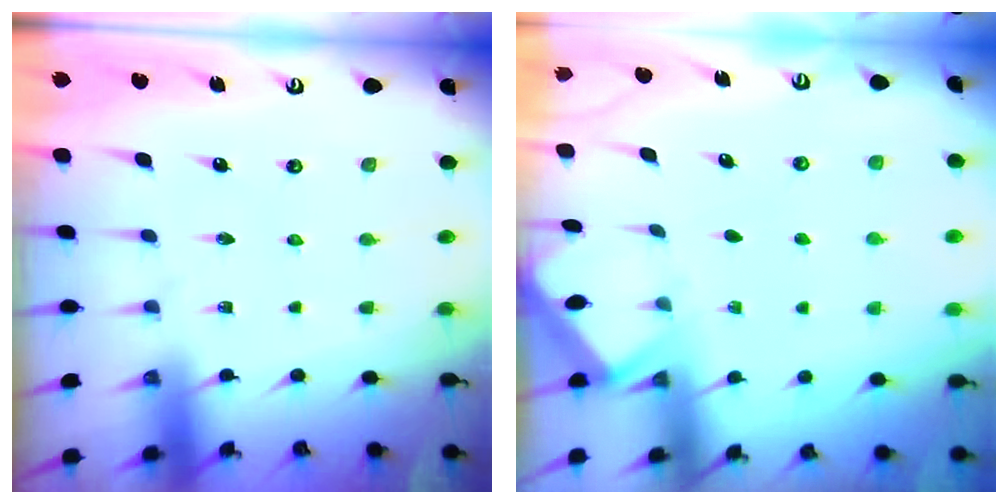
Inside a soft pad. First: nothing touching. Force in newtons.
{"total": 2.4, "press": 2.3, "slide": 0.4}